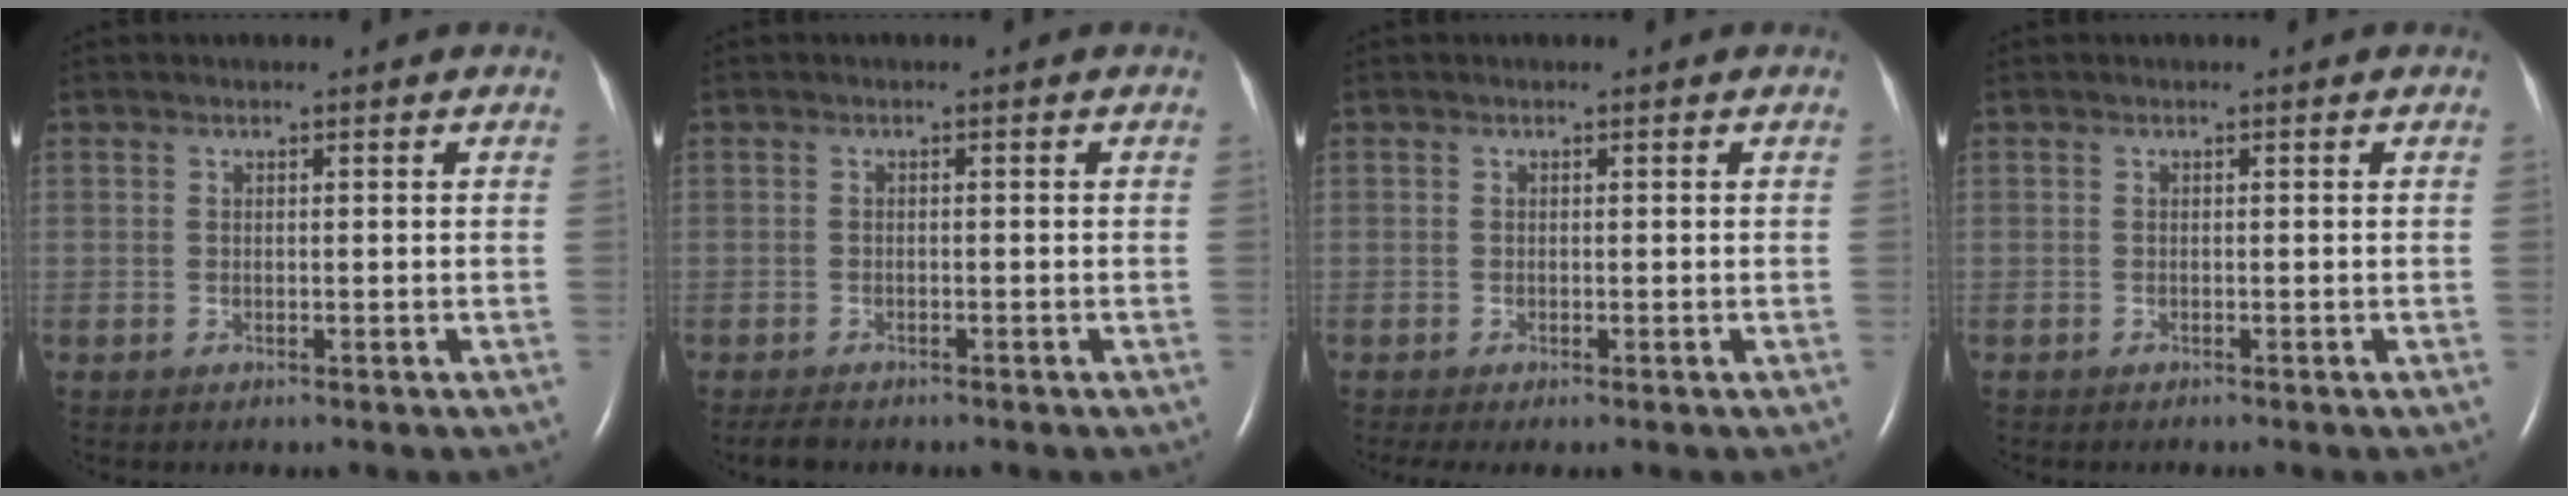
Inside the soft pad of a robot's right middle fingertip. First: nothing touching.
{"total": 1.9, "force": [-1.6, 0.6, 0.7], "torque": [-0.019, -0.005, -0.023]}
{"total": 1.1, "force": [-0.7, 0.0, 0.9], "torque": [-0.020, -0.008, -0.011]}
{"total": 0.0}